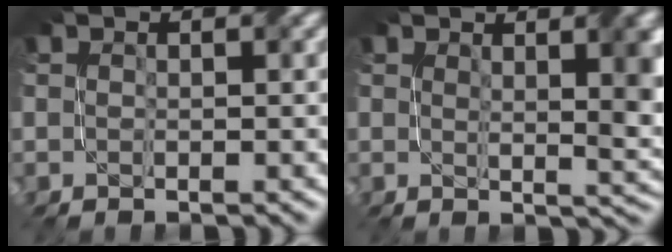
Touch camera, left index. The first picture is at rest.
{"total": 5.0, "force": [1.9, 1.5, 4.4], "torque": [-0.047, -0.004, 0.031]}